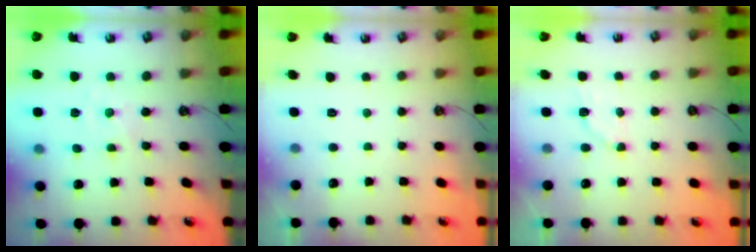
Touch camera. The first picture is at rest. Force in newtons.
{"total": 0.0}
{"total": 3.4, "press": 3.3, "slide": 0.6}